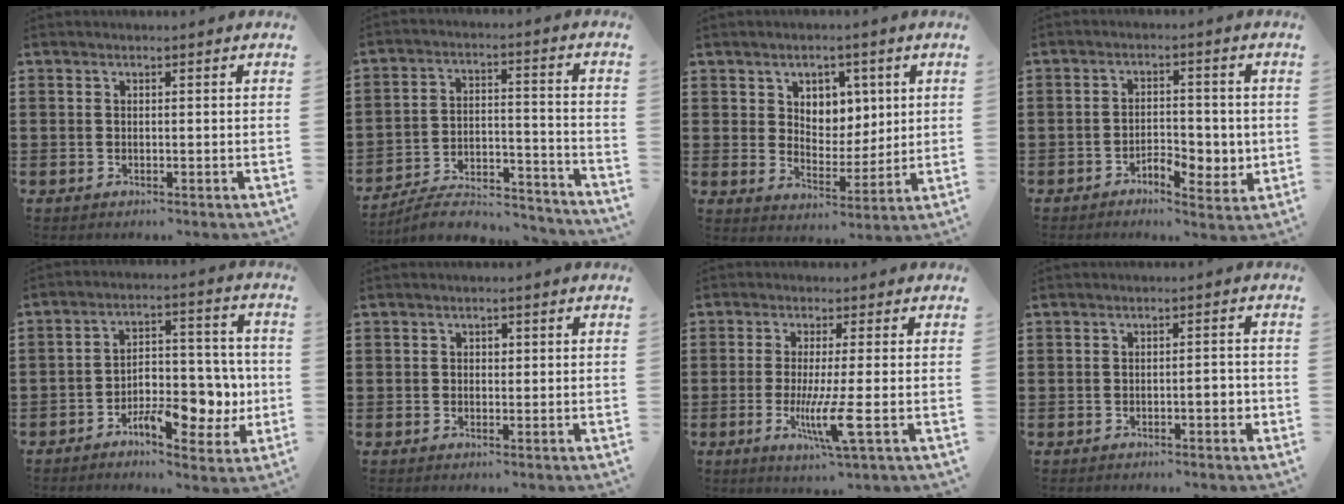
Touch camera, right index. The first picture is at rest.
{"total": 6.3, "force": [-5.8, 1.1, 2.3], "torque": [-0.040, 0.002, -0.112]}
{"total": 5.1, "force": [2.7, 4.2, 1.2], "torque": [-0.041, 0.005, 0.044]}
{"total": 4.3, "force": [-1.8, 2.4, 3.1], "torque": [-0.038, 0.001, -0.037]}
{"total": 8.8, "force": [-3.8, 4.6, 6.6], "torque": [-0.080, 0.011, -0.064]}
{"total": 0.8, "force": [0.2, 0.7, 0.4], "torque": [-0.010, 0.005, 0.004]}
{"total": 6.9, "force": [-1.8, 0.0, 6.7], "torque": [-0.133, -0.026, -0.035]}
{"total": 2.2, "force": [-0.8, 0.5, 2.0], "torque": [-0.033, 0.003, -0.014]}